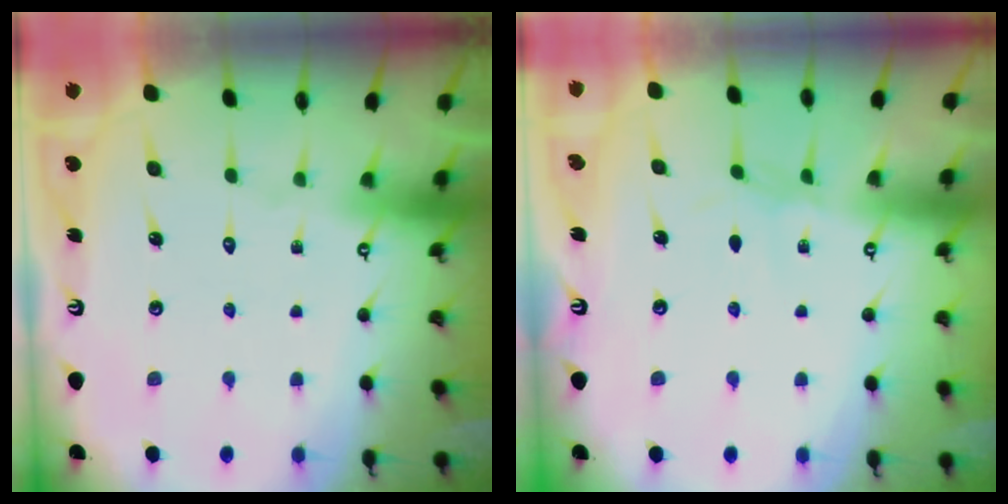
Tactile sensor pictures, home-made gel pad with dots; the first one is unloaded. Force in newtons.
{"total": 1.9, "press": 1.9, "slide": 0.5}